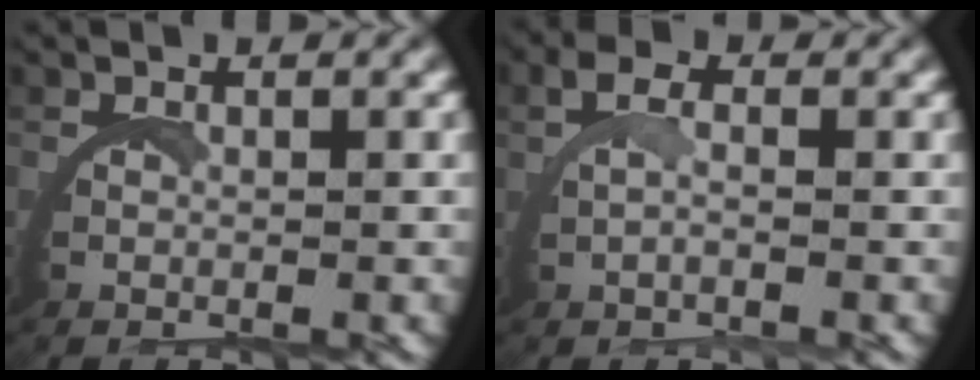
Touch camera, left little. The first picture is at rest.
{"total": 1.7, "force": [0.3, 0.0, 1.7], "torque": [-0.043, 0.004, 0.008]}